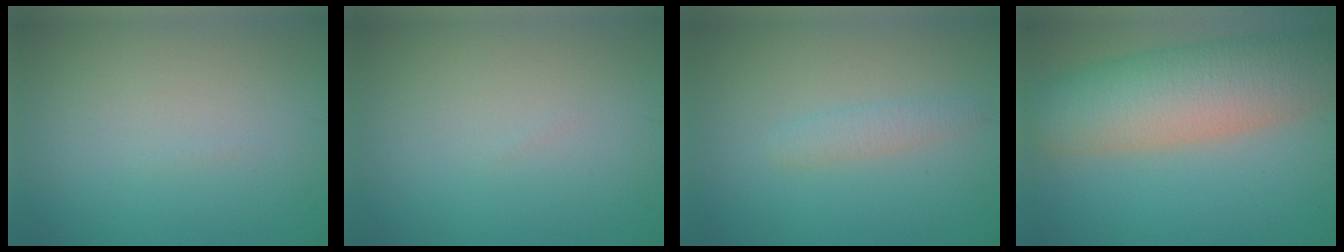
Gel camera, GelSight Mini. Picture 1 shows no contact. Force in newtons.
{"total": 0.0}
{"total": 1.6, "press": 1.6, "slide": 0.1}
{"total": 10.4, "press": 10.4, "slide": 0.5}